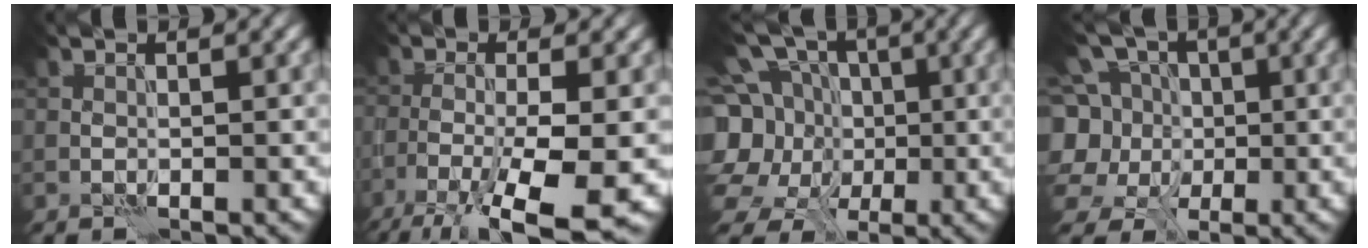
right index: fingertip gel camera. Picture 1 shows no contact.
{"total": 9.6, "force": [-5.5, 2.3, 7.5], "torque": [-0.138, -0.016, -0.100]}
{"total": 14.4, "force": [0.6, 12.8, 6.5], "torque": [-0.180, 0.021, -0.012]}
{"total": 9.2, "force": [1.8, 7.8, 4.4], "torque": [-0.108, 0.024, -0.003]}